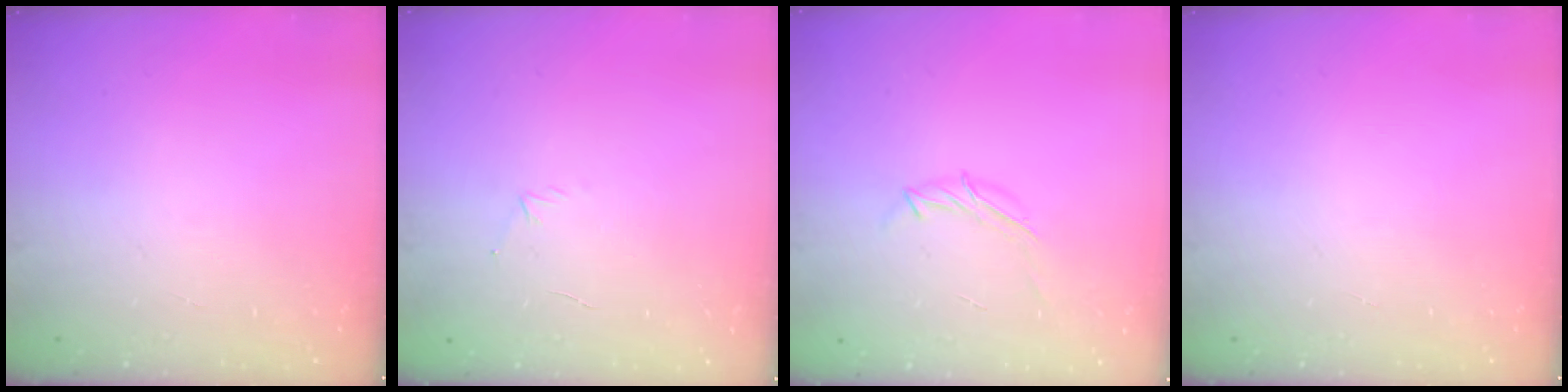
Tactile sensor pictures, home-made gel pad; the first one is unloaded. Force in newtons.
{"total": 3.2, "press": 3.1, "slide": 0.8}
{"total": 6.0, "press": 5.9, "slide": 1.1}
{"total": 0.0}